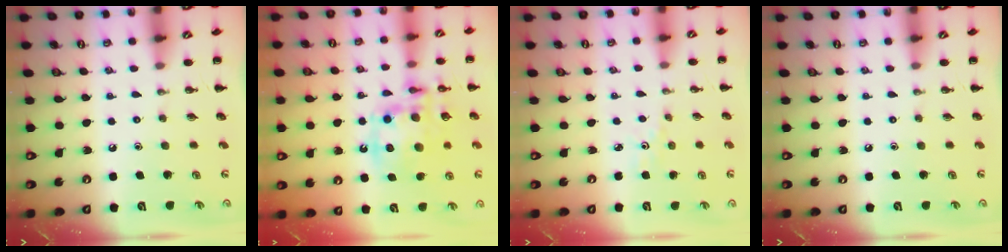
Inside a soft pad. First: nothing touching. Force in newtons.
{"total": 14.6, "press": 14.3, "slide": 3.1}
{"total": 1.7, "press": 1.7, "slide": 0.4}
{"total": 0.0}